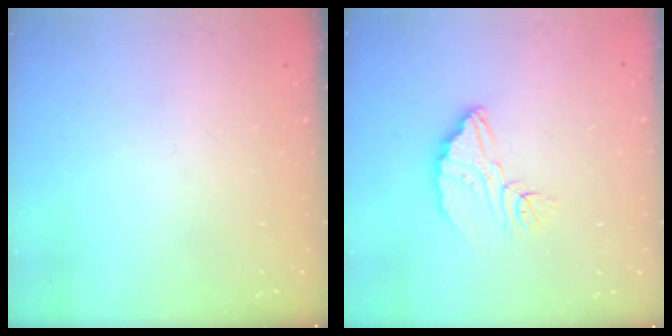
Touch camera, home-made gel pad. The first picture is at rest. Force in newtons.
{"total": 8.5, "press": 8.5, "slide": 0.5}